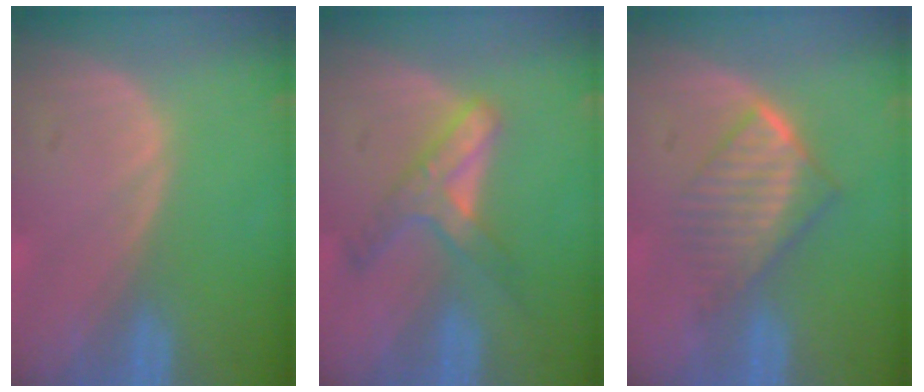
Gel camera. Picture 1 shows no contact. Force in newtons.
{"total": 5.5, "press": 5.4, "slide": 1.4}
{"total": 6.7, "press": 5.9, "slide": 3.2}